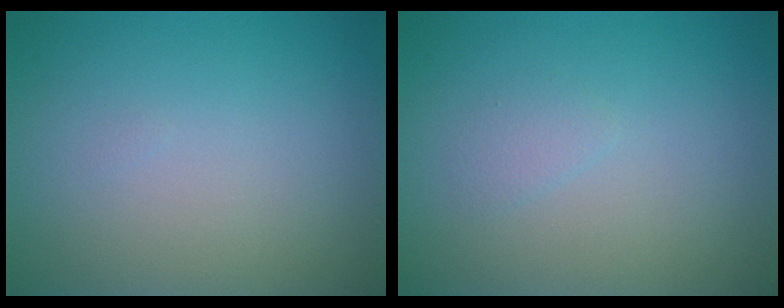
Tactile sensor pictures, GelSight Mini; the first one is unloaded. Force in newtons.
{"total": 0.8, "press": 0.8, "slide": 0.0}